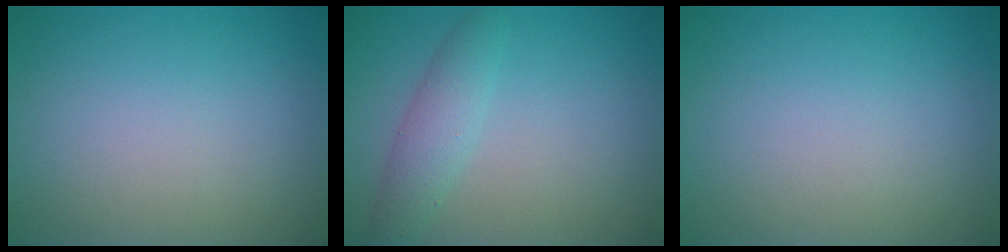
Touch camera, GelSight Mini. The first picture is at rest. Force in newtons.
{"total": 2.6, "press": 2.6, "slide": 0.1}
{"total": 0.0}